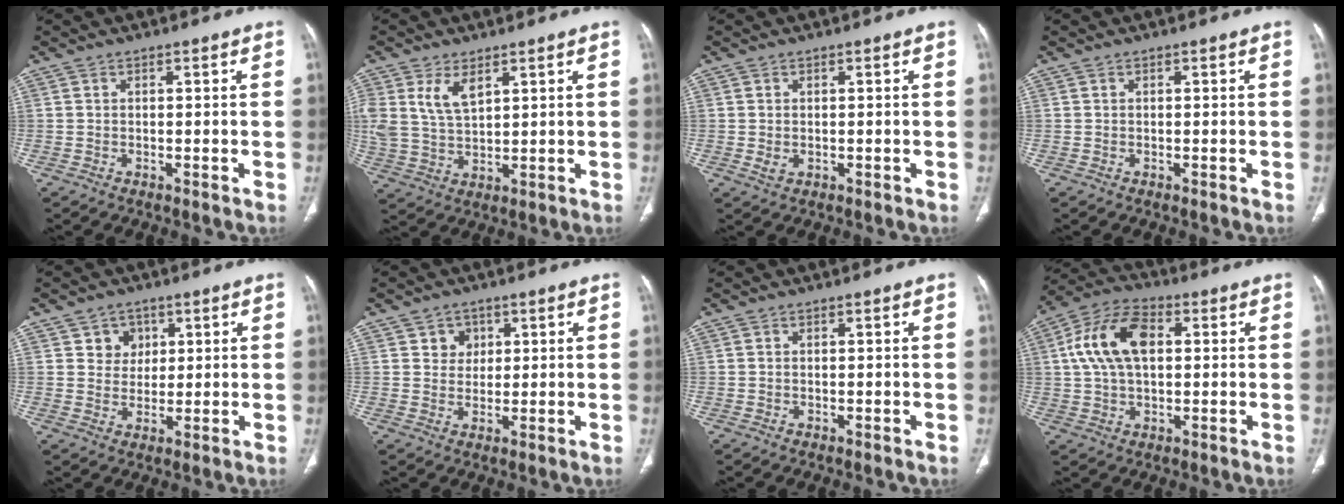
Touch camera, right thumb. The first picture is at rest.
{"total": 7.9, "force": [3.7, 4.2, 5.5], "torque": [-0.108, -0.012, 0.083]}
{"total": 1.8, "force": [-0.2, 1.3, 1.3], "torque": [-0.027, -0.001, 0.002]}
{"total": 0.0}
{"total": 4.7, "force": [1.9, 4.1, 1.2], "torque": [0.009, -0.005, 0.030]}
{"total": 3.8, "force": [1.5, 3.3, 1.1], "torque": [0.006, -0.005, 0.022]}
{"total": 0.0}
{"total": 12.9, "force": [2.3, 7.6, 10.2], "torque": [-0.197, 0.023, 0.037]}